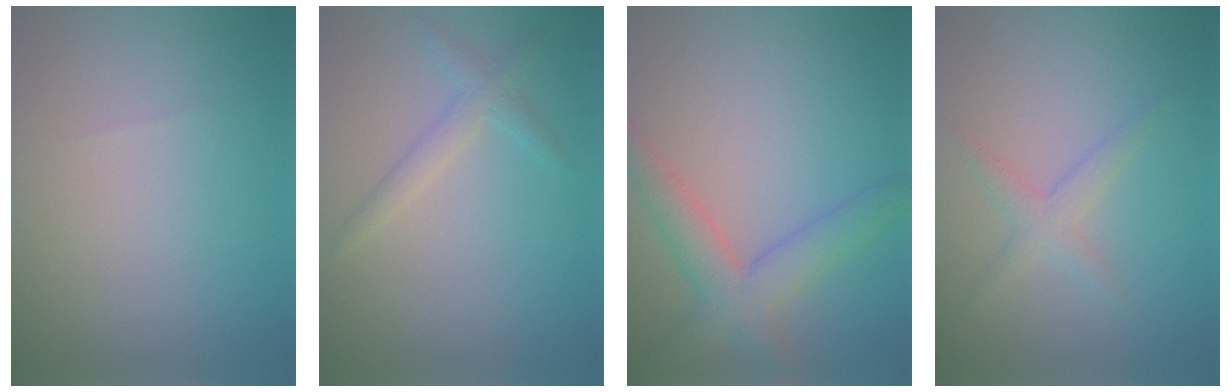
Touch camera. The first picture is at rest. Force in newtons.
{"total": 1.8, "press": 1.8, "slide": 0.0}
{"total": 4.5, "press": 4.4, "slide": 0.2}
{"total": 1.9, "press": 1.9, "slide": 0.1}